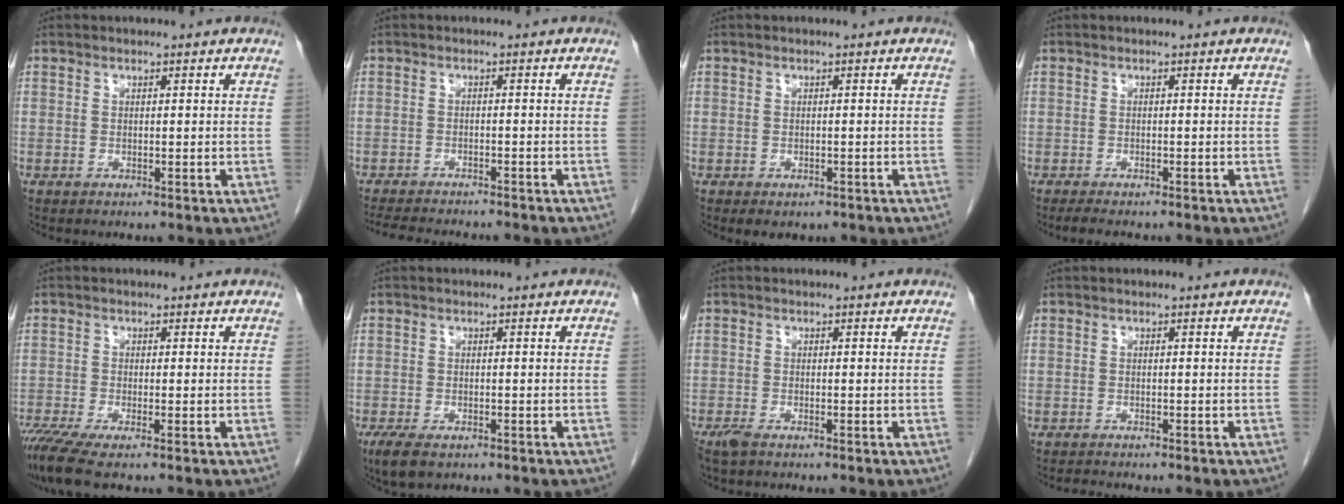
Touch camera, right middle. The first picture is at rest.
{"total": 10.5, "force": [-9.4, 2.0, 4.4], "torque": [-0.068, -0.014, -0.127]}
{"total": 3.0, "force": [-2.1, 1.6, 1.3], "torque": [-0.012, -0.004, -0.022]}
{"total": 3.3, "force": [-2.8, 0.7, 1.7], "torque": [-0.029, -0.010, -0.038]}
{"total": 4.8, "force": [-3.4, 0.2, 3.4], "torque": [-0.065, -0.015, -0.065]}
{"total": 4.0, "force": [-2.5, 1.7, 2.6], "torque": [-0.059, -0.010, -0.038]}
{"total": 2.3, "force": [-1.7, 0.7, 1.3], "torque": [-0.033, -0.007, -0.030]}
{"total": 1.0, "force": [-1.0, 0.0, 0.1], "torque": [-0.012, -0.007, -0.014]}